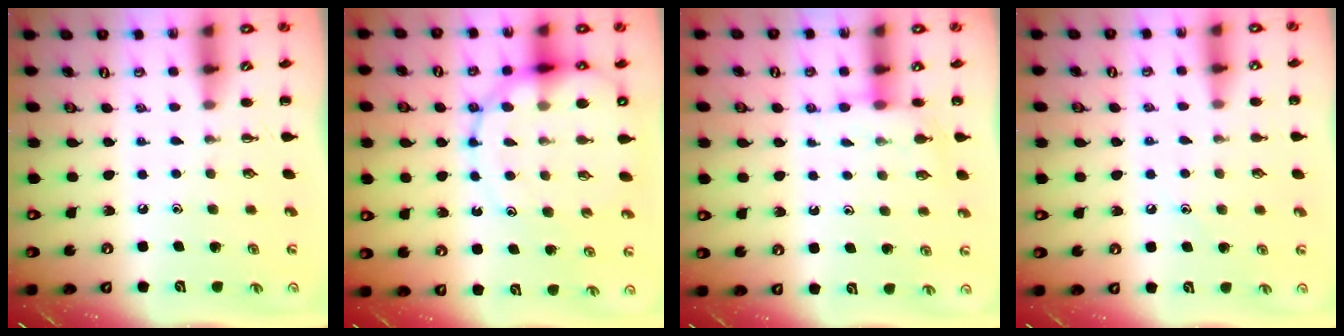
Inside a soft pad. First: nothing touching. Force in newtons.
{"total": 16.7, "press": 16.2, "slide": 4.1}
{"total": 5.7, "press": 5.6, "slide": 1.1}
{"total": 7.0, "press": 6.7, "slide": 1.9}